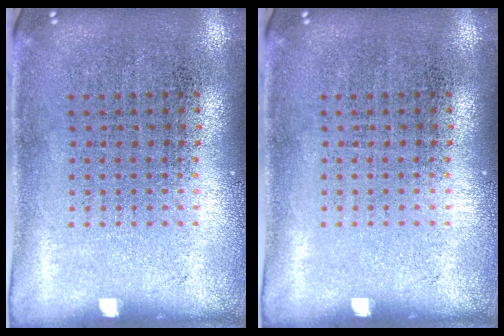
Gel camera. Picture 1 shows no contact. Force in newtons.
{"total": 0.0}